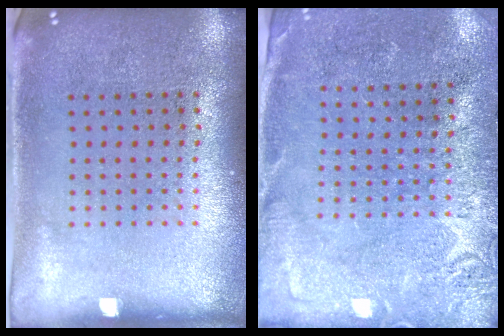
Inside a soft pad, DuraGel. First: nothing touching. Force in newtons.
{"total": 2.8, "press": 2.6, "slide": 0.9}